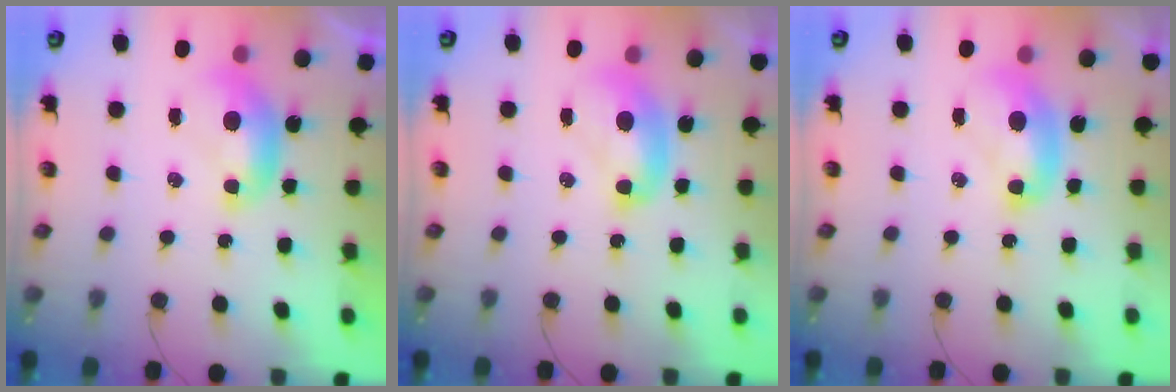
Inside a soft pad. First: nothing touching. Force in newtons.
{"total": 2.2, "press": 2.2, "slide": 0.2}
{"total": 2.1, "press": 2.1, "slide": 0.2}